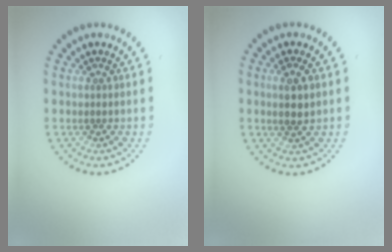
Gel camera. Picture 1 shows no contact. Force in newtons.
{"total": 1.6, "press": 1.5, "slide": 0.4}